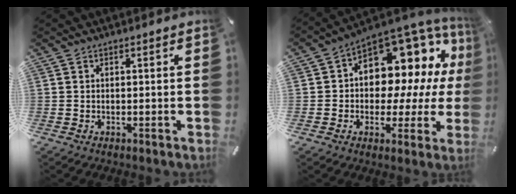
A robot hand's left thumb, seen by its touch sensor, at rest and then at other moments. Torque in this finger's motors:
{"motor_torque": [0.74, 0.74, 1.82, -0.19, 0.41]}